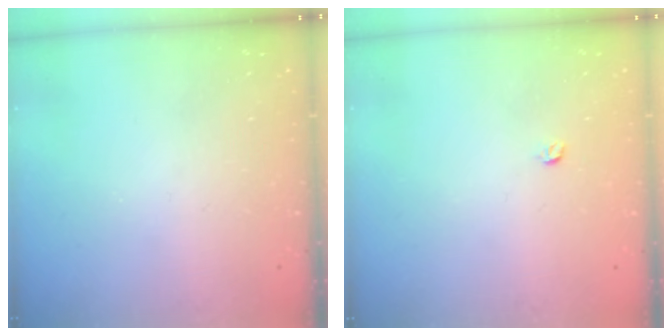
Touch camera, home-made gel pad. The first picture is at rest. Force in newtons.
{"total": 3.0, "press": 2.9, "slide": 0.4}